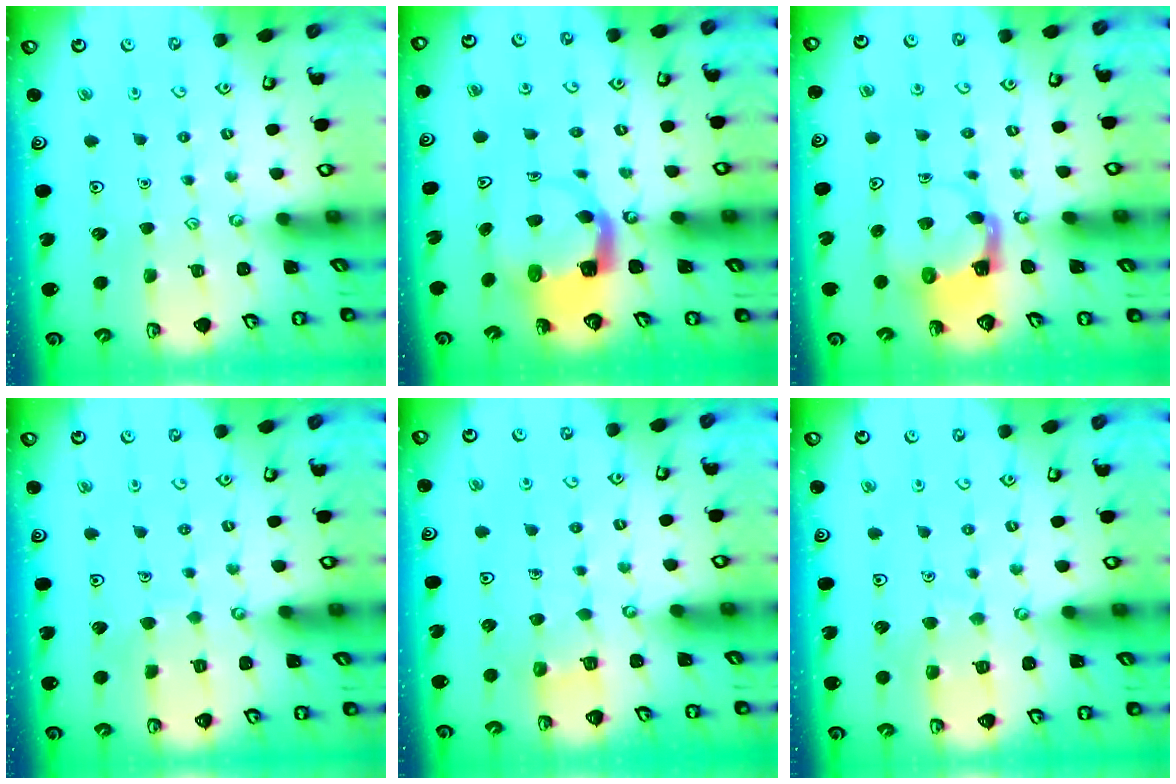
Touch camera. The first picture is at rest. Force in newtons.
{"total": 5.2, "press": 5.1, "slide": 0.7}
{"total": 3.8, "press": 3.7, "slide": 0.6}
{"total": 2.7, "press": 2.7, "slide": 0.1}
{"total": 3.8, "press": 3.7, "slide": 0.3}
{"total": 7.0, "press": 7.0, "slide": 0.5}